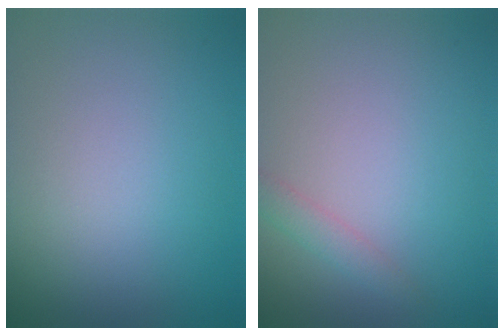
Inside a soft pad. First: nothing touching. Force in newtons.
{"total": 1.3, "press": 1.3, "slide": 0.1}